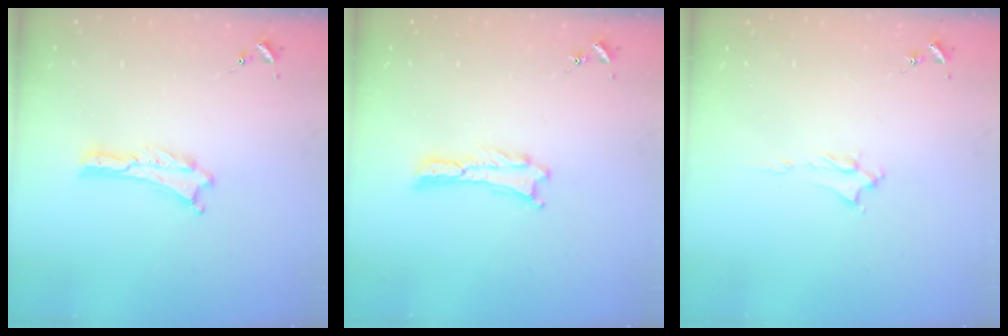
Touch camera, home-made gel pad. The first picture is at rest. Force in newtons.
{"total": 0.0}
{"total": 1.6, "press": 1.6, "slide": 0.2}